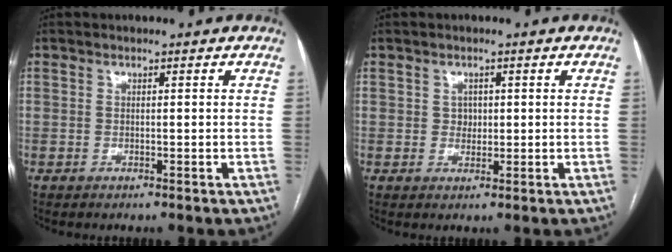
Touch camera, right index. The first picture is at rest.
{"total": 1.8, "force": [0.3, 1.5, 0.9], "torque": [-0.011, 0.000, 0.007]}